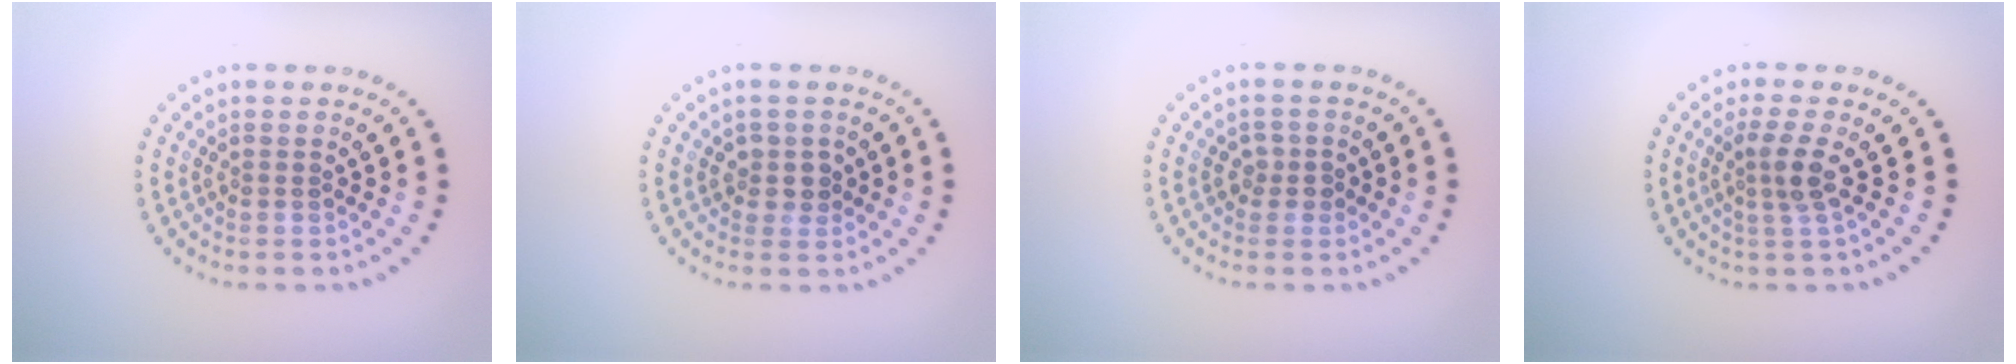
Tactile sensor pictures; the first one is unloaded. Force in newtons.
{"total": 1.8, "press": 1.4, "slide": 1.1}
{"total": 1.5, "press": 1.3, "slide": 0.6}
{"total": 2.4, "press": 1.9, "slide": 1.5}